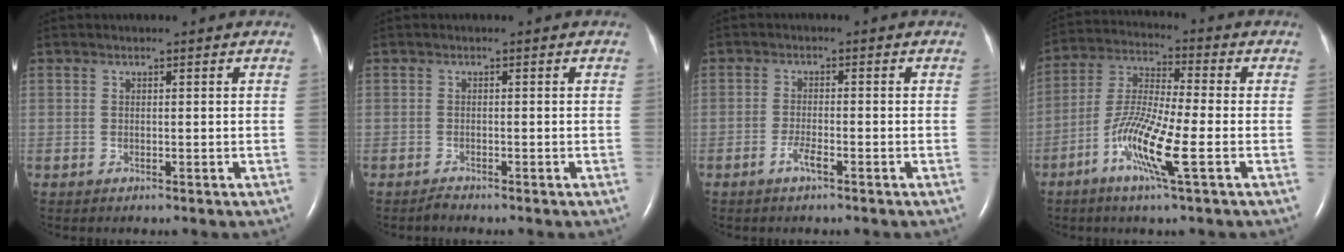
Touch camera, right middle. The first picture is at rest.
{"total": 0.7, "force": [-0.7, 0.0, 0.1], "torque": [-0.006, -0.003, -0.014]}
{"total": 2.3, "force": [-1.4, 0.2, 1.8], "torque": [-0.042, -0.001, -0.028]}
{"total": 11.1, "force": [-4.1, 0.5, 10.3], "torque": [-0.213, -0.008, -0.085]}